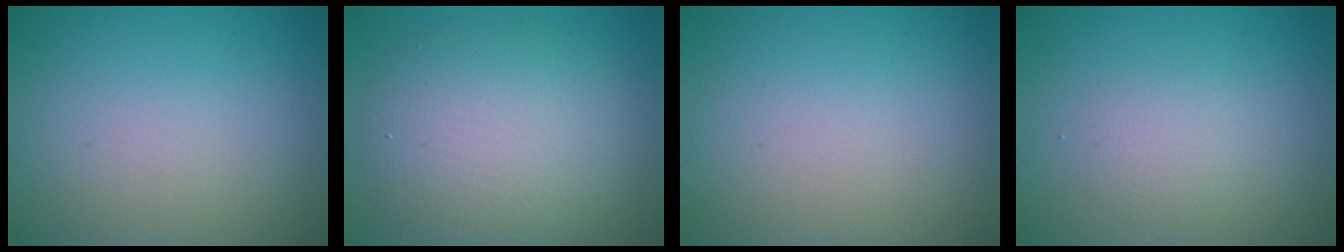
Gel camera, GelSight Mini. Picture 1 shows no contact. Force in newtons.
{"total": 7.1, "press": 7.1, "slide": 0.5}
{"total": 0.0}
{"total": 1.6, "press": 1.6, "slide": 0.1}